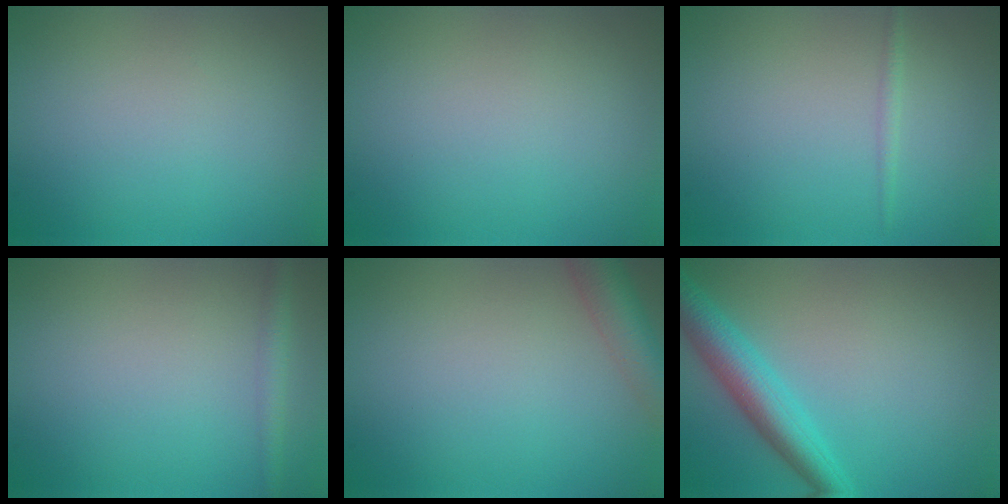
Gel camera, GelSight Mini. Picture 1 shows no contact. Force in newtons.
{"total": 0.0}
{"total": 0.8, "press": 0.8, "slide": 0.1}
{"total": 1.6, "press": 1.6, "slide": 0.1}
{"total": 3.9, "press": 3.9, "slide": 0.2}
{"total": 4.6, "press": 4.5, "slide": 0.2}